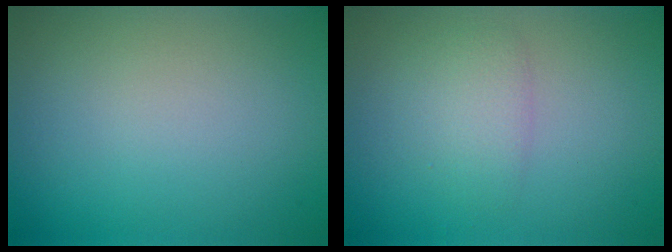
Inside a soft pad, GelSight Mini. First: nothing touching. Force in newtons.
{"total": 2.1, "press": 2.1, "slide": 0.1}